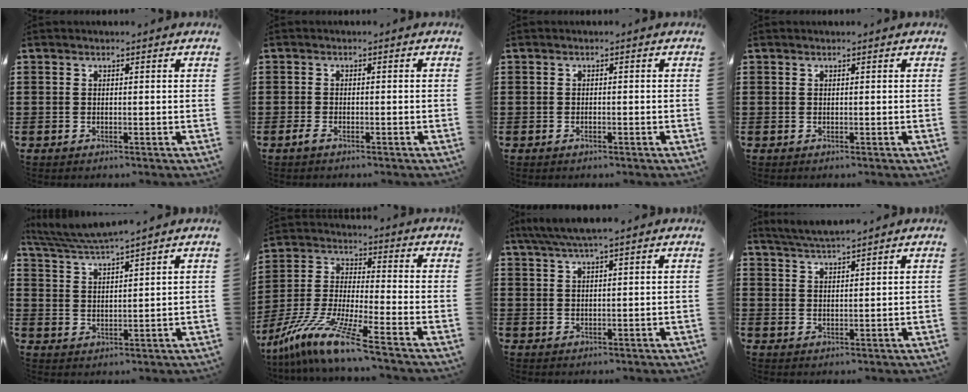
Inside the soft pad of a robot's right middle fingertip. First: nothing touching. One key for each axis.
{"total": 1.3, "fx": -1.0, "fy": 0.4, "fz": 0.7, "tx": -0.022, "ty": -0.006, "tz": -0.021}
{"total": 0.6, "fx": -0.4, "fy": 0.1, "fz": 0.4, "tx": -0.009, "ty": -0.005, "tz": -0.007}
{"total": 0.0}
{"total": 4.1, "fx": 3.9, "fy": 0.0, "fz": 1.4, "tx": -0.044, "ty": -0.015, "tz": 0.070}
{"total": 10.6, "fx": -8.5, "fy": -0.2, "fz": 6.3, "tx": -0.143, "ty": -0.008, "tz": -0.177}
{"total": 3.9, "fx": 3.1, "fy": 0.1, "fz": 2.5, "tx": -0.056, "ty": -0.001, "tz": 0.057}
{"total": 3.3, "fx": 3.3, "fy": -0.2, "fz": 0.6, "tx": -0.024, "ty": -0.007, "tz": 0.061}